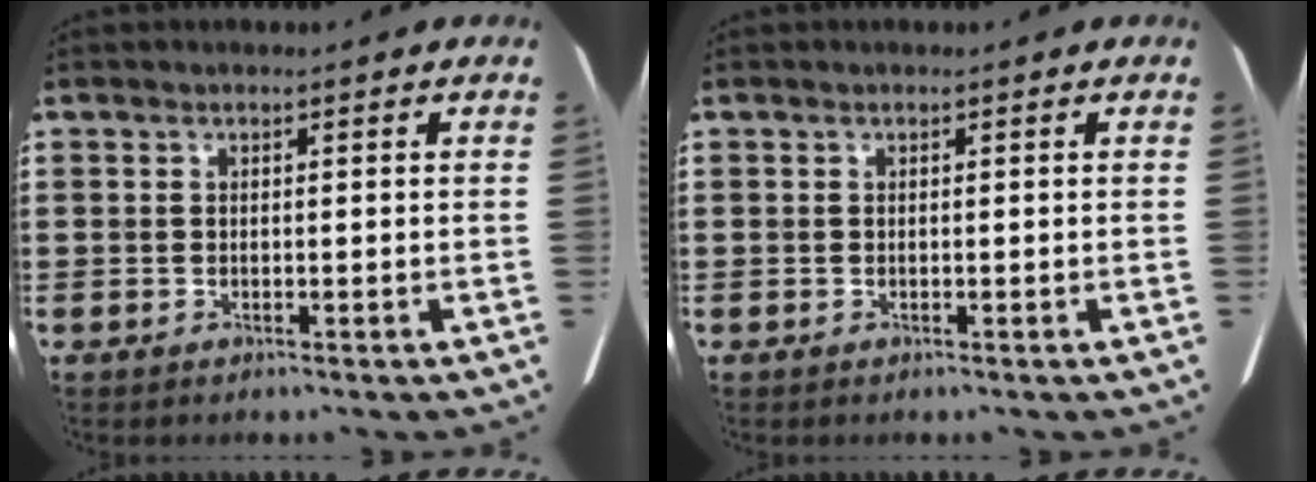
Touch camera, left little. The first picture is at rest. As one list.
[{"total": 0.0}]